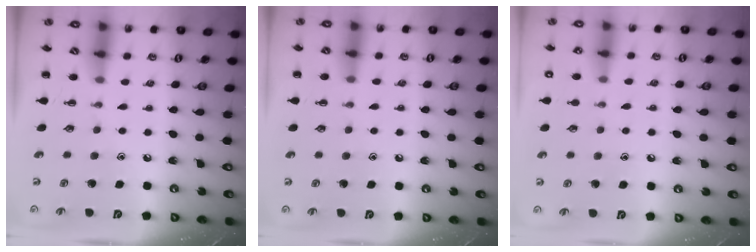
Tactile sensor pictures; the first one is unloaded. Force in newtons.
{"total": 7.5, "press": 7.1, "slide": 2.3}
{"total": 6.7, "press": 6.4, "slide": 2.0}